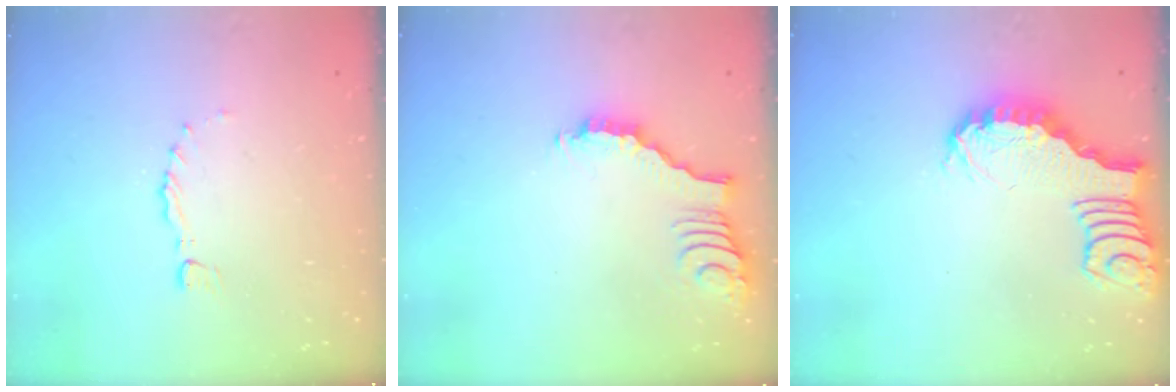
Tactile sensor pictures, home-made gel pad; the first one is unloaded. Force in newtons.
{"total": 2.6, "press": 2.6, "slide": 0.4}
{"total": 2.7, "press": 2.7, "slide": 0.4}